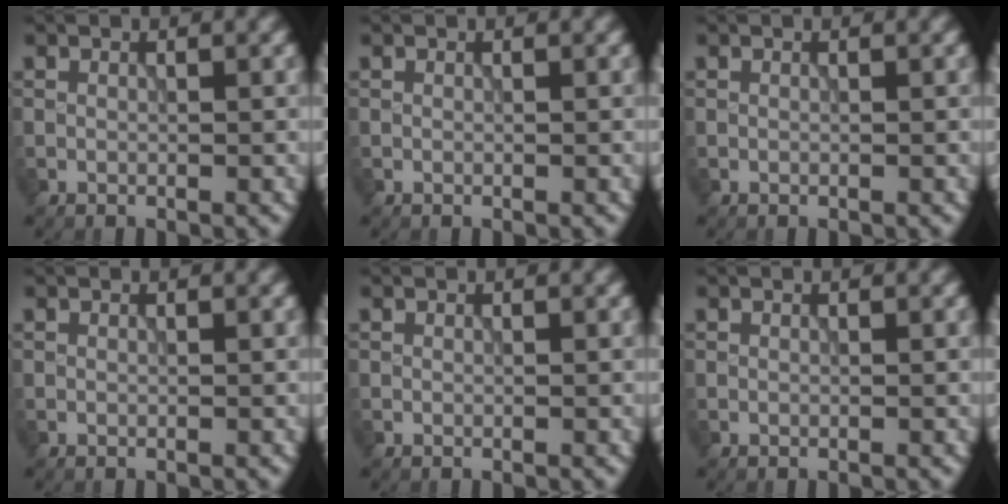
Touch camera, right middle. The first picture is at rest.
{"total": 0.0}
{"total": 0.0}
{"total": 0.0}
{"total": 0.0}
{"total": 0.0}